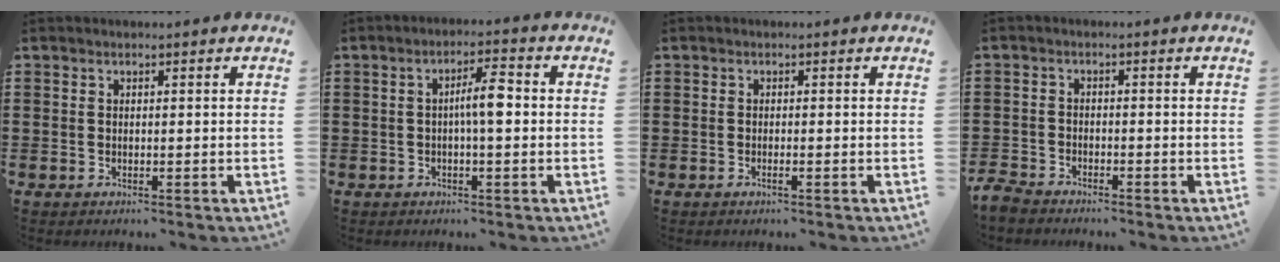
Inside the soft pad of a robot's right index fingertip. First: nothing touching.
{"total": 4.9, "force": [-0.2, 0.9, 4.8], "torque": [-0.086, 0.008, -0.007]}
{"total": 0.7, "force": [-0.3, 0.0, 0.6], "torque": [-0.011, -0.003, -0.006]}
{"total": 2.6, "force": [-2.6, 0.5, 0.3], "torque": [-0.015, 0.001, -0.057]}